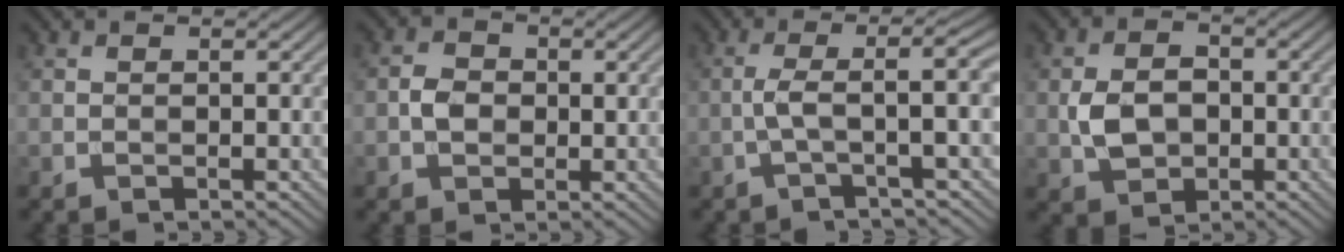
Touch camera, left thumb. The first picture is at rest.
{"total": 2.8, "force": [-0.2, 2.3, 1.6], "torque": [-0.034, 0.001, -0.011]}
{"total": 5.0, "force": [-0.9, 0.6, 4.9], "torque": [-0.083, 0.016, -0.033]}
{"total": 5.0, "force": [-0.8, 3.7, 3.3], "torque": [-0.068, -0.004, -0.016]}